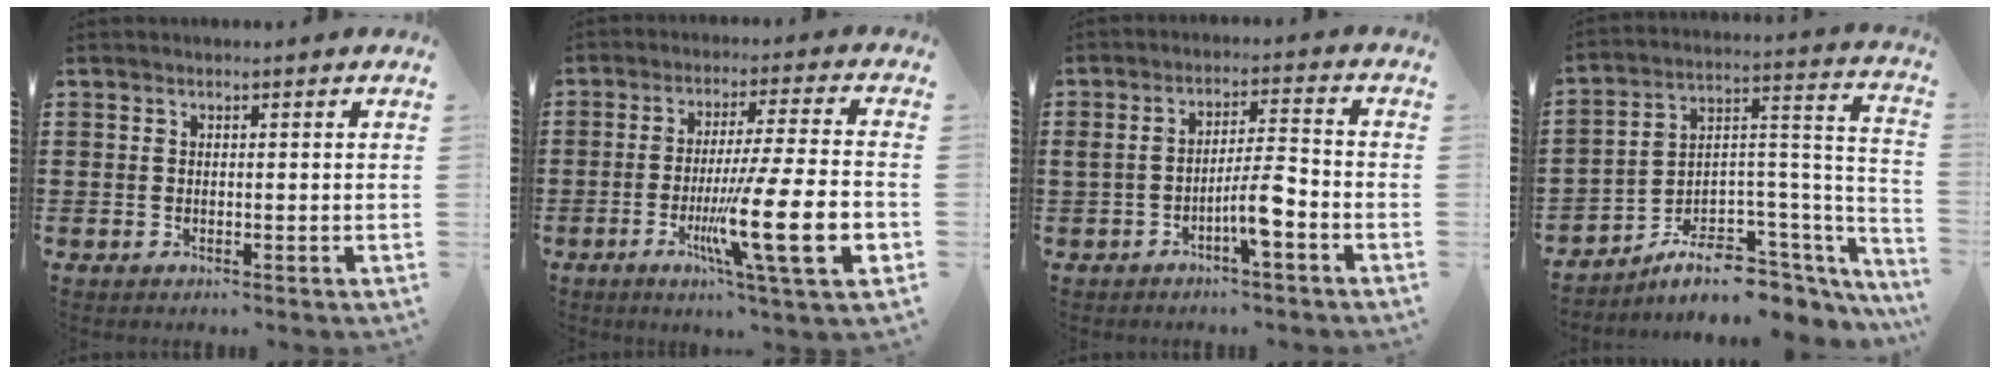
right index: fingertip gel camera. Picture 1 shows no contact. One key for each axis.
{"total": 16.3, "fx": -5.0, "fy": 1.8, "fz": 15.4, "tx": -0.267, "ty": -0.016, "tz": -0.081}
{"total": 6.2, "fx": -2.9, "fy": 1.2, "fz": 5.3, "tx": -0.096, "ty": 0.005, "tz": -0.055}
{"total": 7.4, "fx": -5.4, "fy": 3.8, "fz": 3.4, "tx": -0.061, "ty": 0.006, "tz": -0.095}